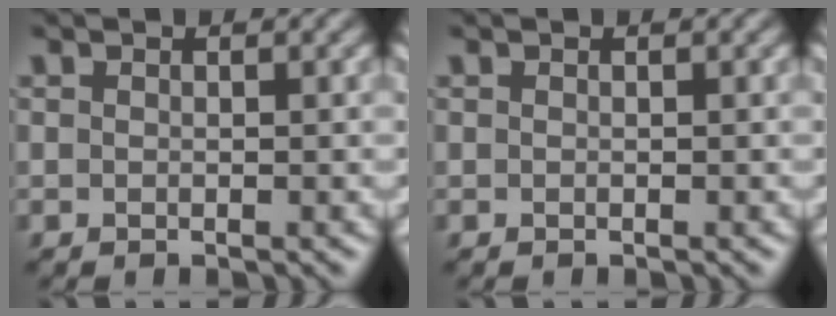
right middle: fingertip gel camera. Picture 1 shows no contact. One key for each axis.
{"total": 0.0}